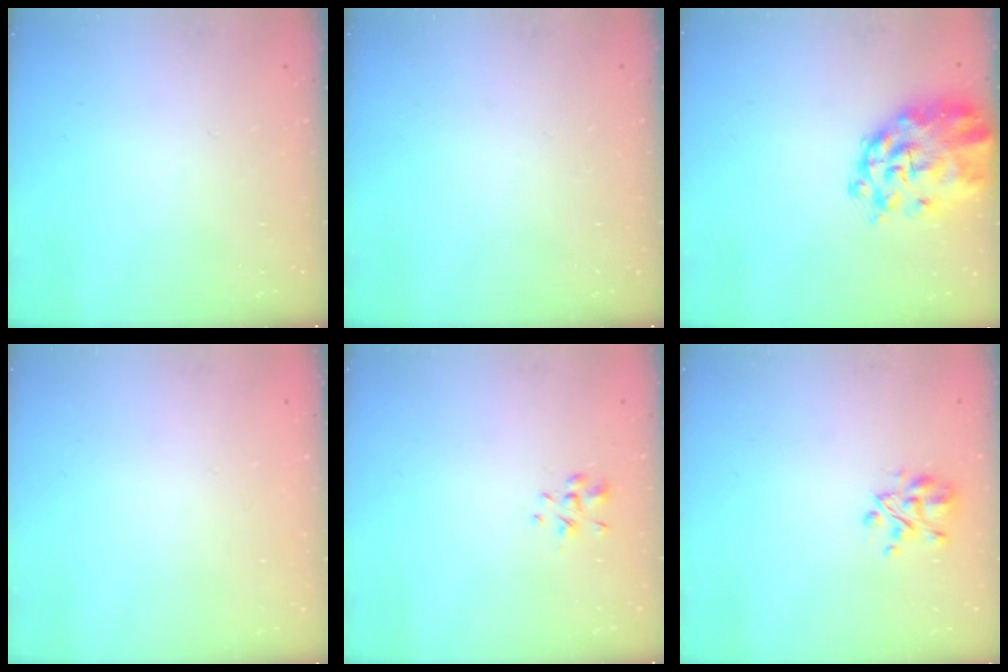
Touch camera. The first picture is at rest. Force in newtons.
{"total": 0.0}
{"total": 8.3, "press": 7.8, "slide": 2.7}
{"total": 1.7, "press": 1.7, "slide": 0.2}
{"total": 1.3, "press": 1.1, "slide": 0.5}
{"total": 4.6, "press": 4.4, "slide": 1.4}